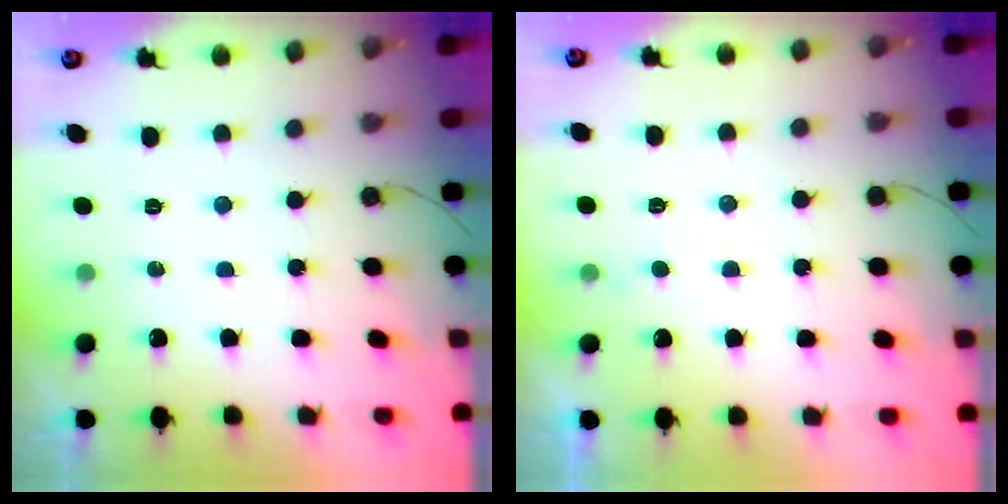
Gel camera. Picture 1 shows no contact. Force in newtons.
{"total": 2.0, "press": 2.0, "slide": 0.2}